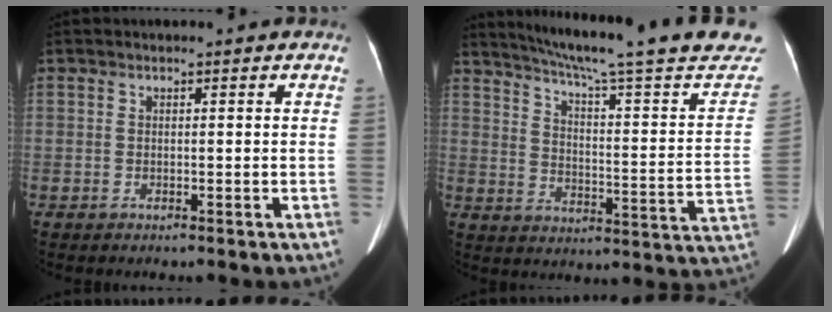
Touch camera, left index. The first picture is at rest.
{"total": 28.6, "force": [25.3, 1.9, 13.2], "torque": [-0.195, -0.072, 0.312]}